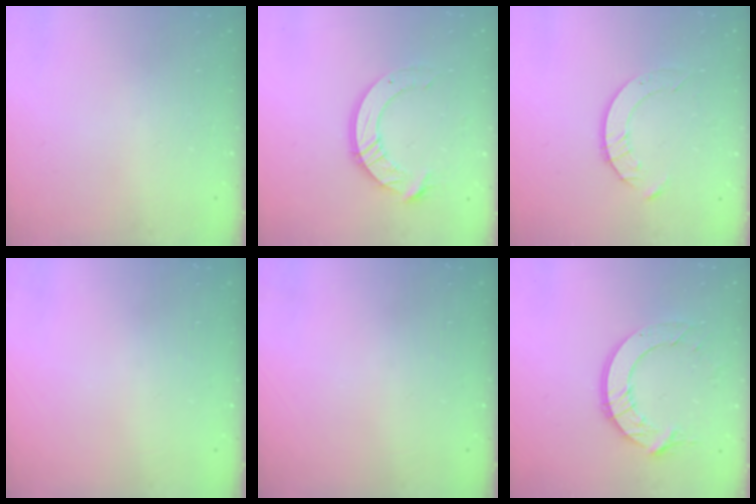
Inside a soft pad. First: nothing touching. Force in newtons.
{"total": 10.1, "press": 10.1, "slide": 0.9}
{"total": 4.7, "press": 4.6, "slide": 0.6}
{"total": 0.0}
{"total": 0.0}
{"total": 11.2, "press": 11.1, "slide": 1.3}